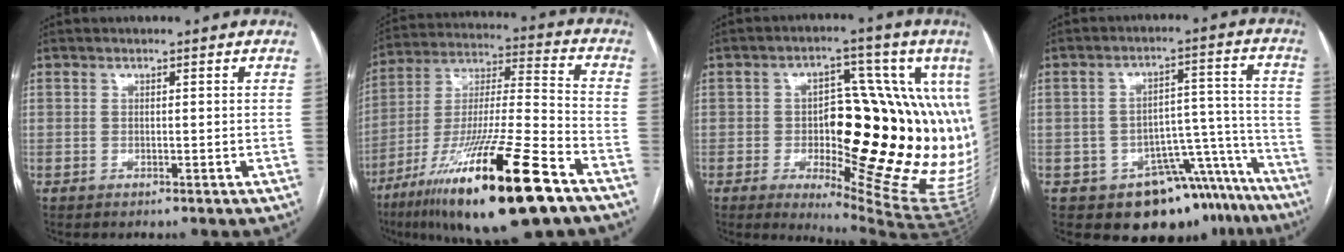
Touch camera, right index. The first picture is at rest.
{"total": 25.0, "force": [-14.6, 2.1, 20.2], "torque": [-0.349, -0.045, -0.252]}
{"total": 24.5, "force": [1.3, 7.1, 23.5], "torque": [-0.238, 0.029, 0.037]}
{"total": 14.9, "force": [-11.4, 8.1, 5.2], "torque": [-0.019, 0.071, -0.142]}